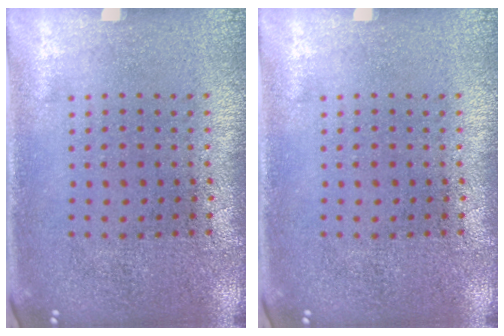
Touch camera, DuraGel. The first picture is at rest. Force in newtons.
{"total": 0.0}